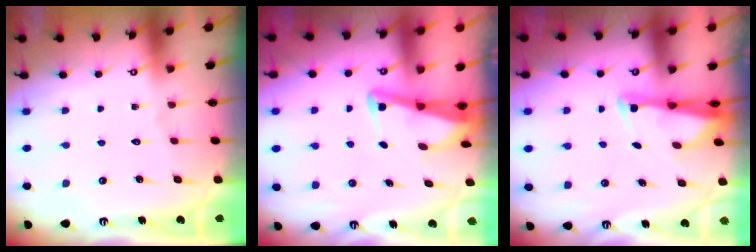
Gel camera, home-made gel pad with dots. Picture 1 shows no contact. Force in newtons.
{"total": 2.9, "press": 2.9, "slide": 0.3}
{"total": 2.7, "press": 2.6, "slide": 0.8}